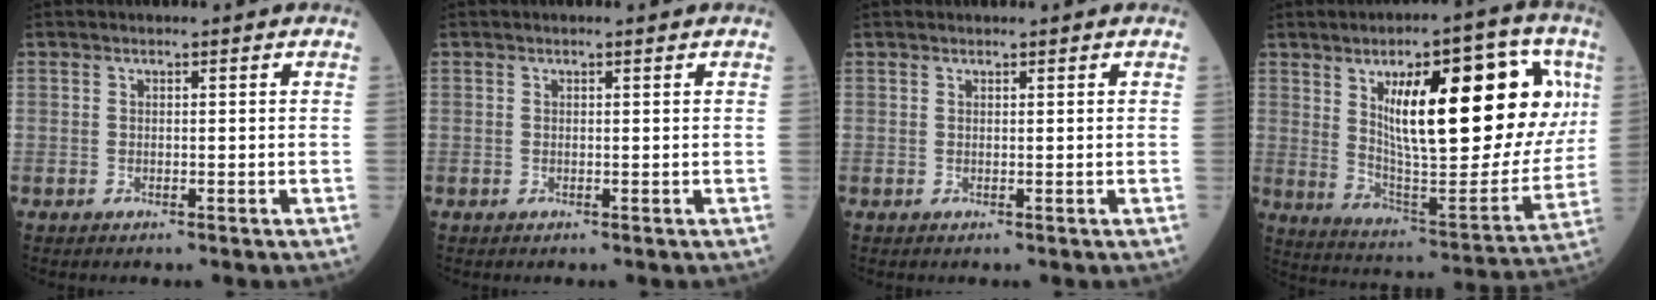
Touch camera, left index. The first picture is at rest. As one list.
[{"total": 0.0}, {"total": 0.6, "force": [0.6, 0.0, 0.2], "torque": [-0.003, 0.010, 0.012]}, {"total": 24.0, "force": [7.5, 6.6, 21.8], "torque": [-0.317, 0.004, 0.118]}]